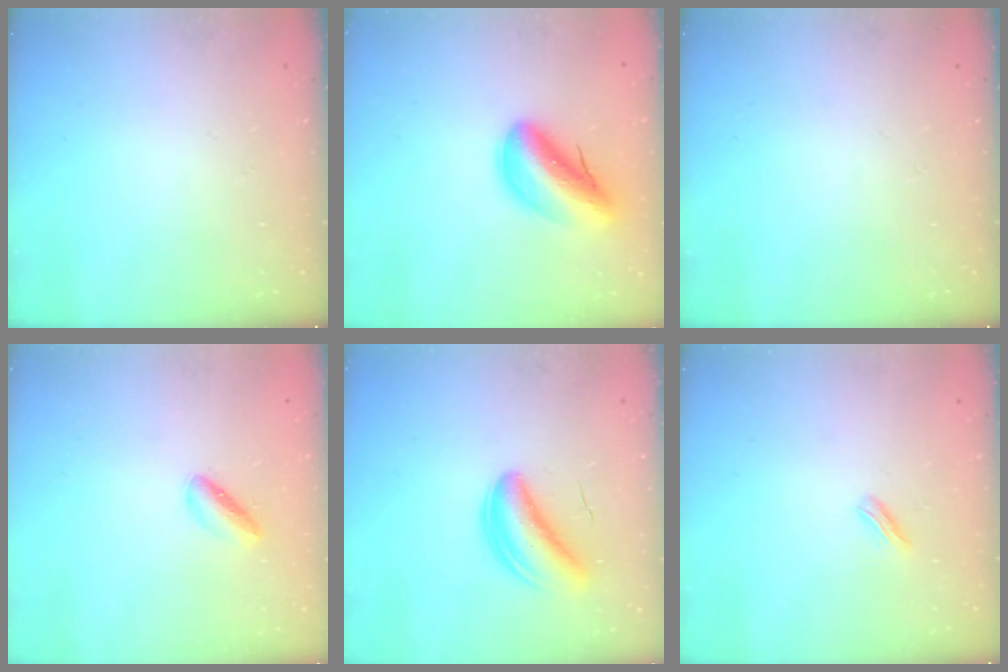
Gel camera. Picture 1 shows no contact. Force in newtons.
{"total": 12.3, "press": 11.7, "slide": 3.7}
{"total": 0.0}
{"total": 2.5, "press": 2.4, "slide": 0.3}
{"total": 6.2, "press": 5.9, "slide": 1.9}
{"total": 2.3, "press": 2.2, "slide": 0.7}